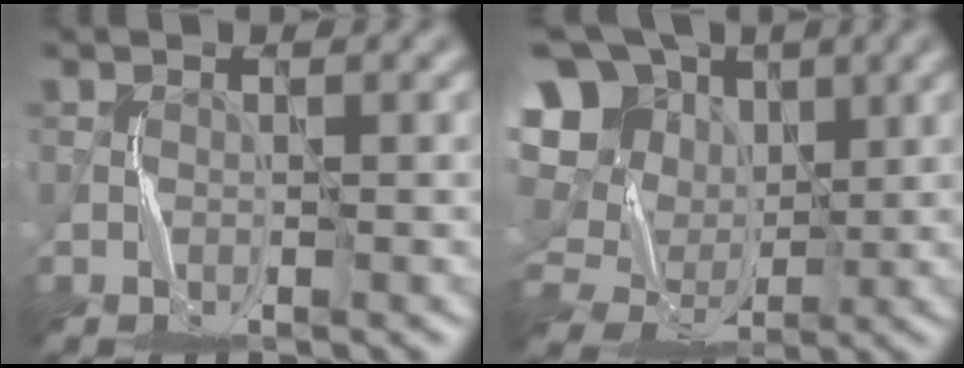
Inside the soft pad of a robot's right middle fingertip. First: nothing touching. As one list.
[{"total": 14.2, "force": [5.0, 11.4, 6.9], "torque": [-0.194, 0.038, 0.095]}]